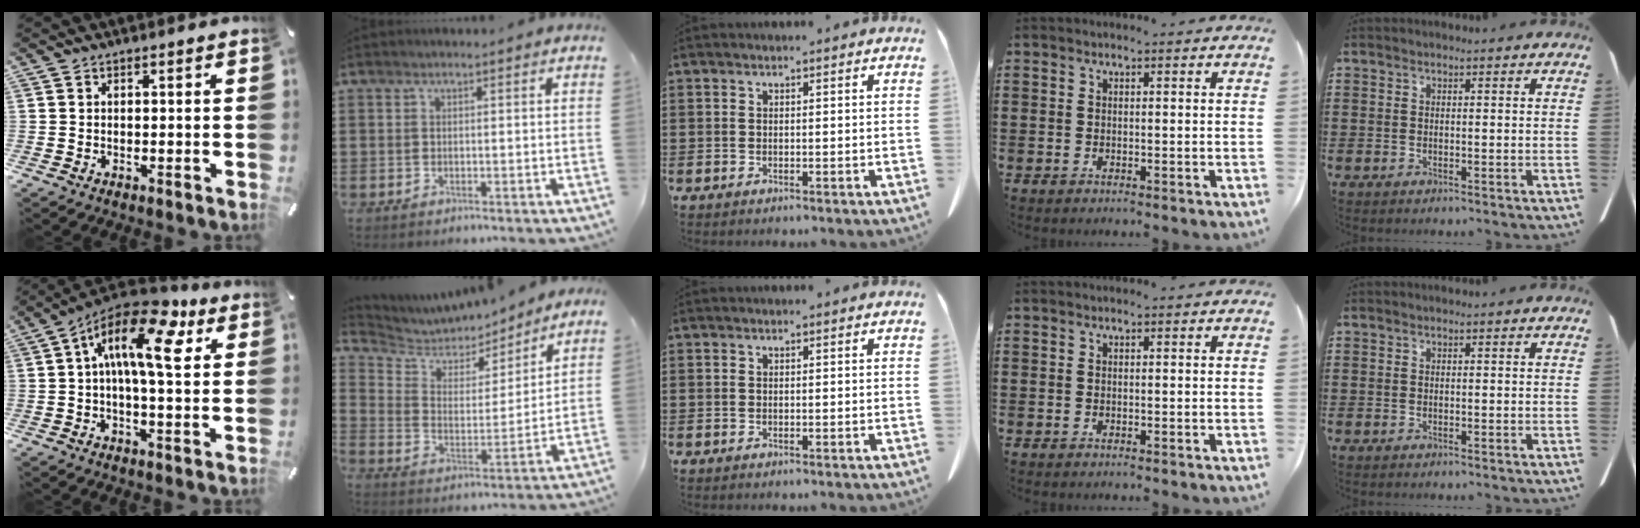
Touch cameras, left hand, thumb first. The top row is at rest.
{"thumb": {"total": 15.6, "force": [5.0, 6.1, 13.5], "torque": [-0.226, -0.026, 0.080]}, "index": {"total": 5.7, "force": [5.3, 2.2, 0.6], "torque": [-0.047, -0.036, 0.090]}}